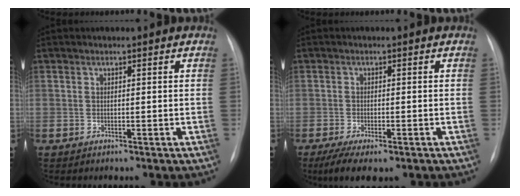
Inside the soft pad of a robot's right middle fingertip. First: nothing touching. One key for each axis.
{"total": 7.2, "fx": -4.8, "fy": 2.3, "fz": 4.8, "tx": -0.075, "ty": -0.017, "tz": -0.072}